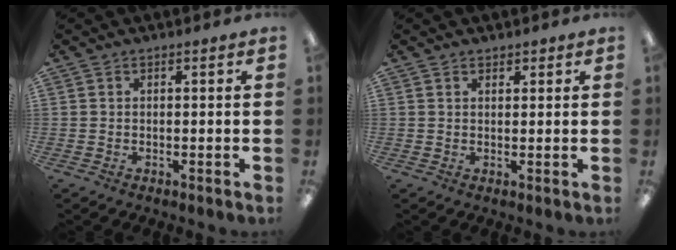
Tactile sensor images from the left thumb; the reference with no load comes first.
{"total": 1.3, "force": [1.1, 0.7, 0.2], "torque": [-0.003, 0.001, 0.021]}